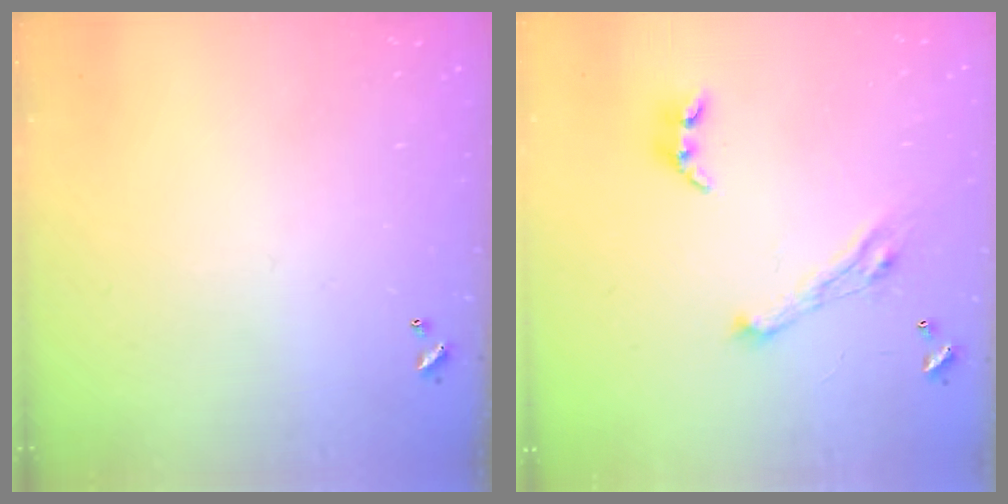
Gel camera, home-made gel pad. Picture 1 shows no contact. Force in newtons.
{"total": 7.0, "press": 6.8, "slide": 1.3}